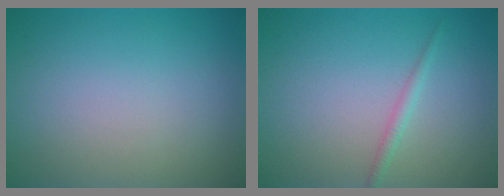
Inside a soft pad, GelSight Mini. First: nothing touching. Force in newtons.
{"total": 1.1, "press": 1.1, "slide": 0.0}